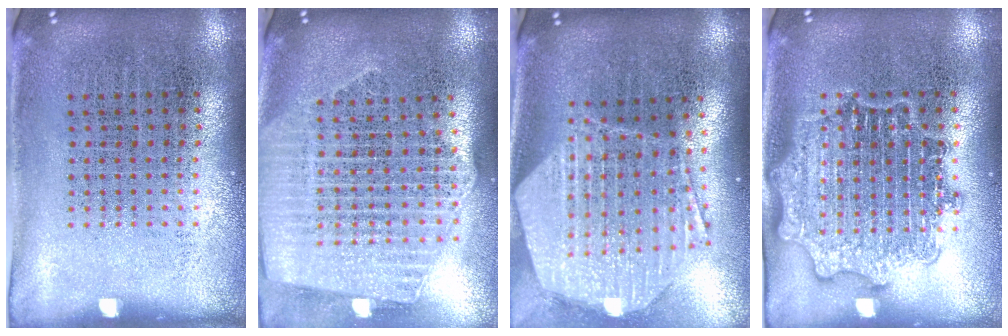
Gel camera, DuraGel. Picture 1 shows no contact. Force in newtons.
{"total": 2.4, "press": 2.2, "slide": 1.2}
{"total": 2.8, "press": 2.3, "slide": 1.7}
{"total": 2.8, "press": 2.8, "slide": 0.4}